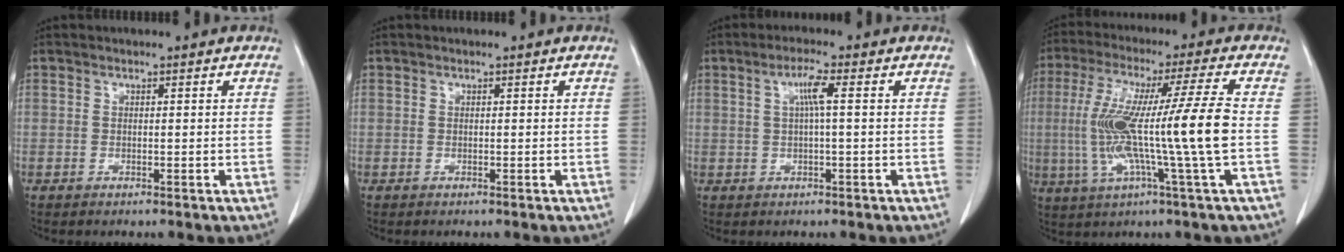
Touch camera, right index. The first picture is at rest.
{"total": 0.0}
{"total": 3.4, "force": [0.8, 0.2, 3.3], "torque": [-0.063, 0.008, 0.013]}
{"total": 15.4, "force": [-1.1, -1.7, 15.2], "torque": [-0.285, 0.001, -0.023]}